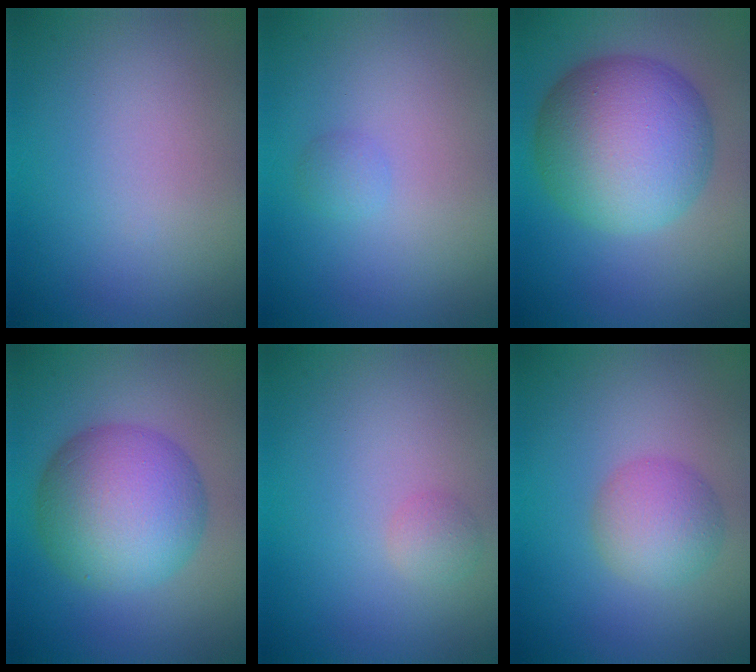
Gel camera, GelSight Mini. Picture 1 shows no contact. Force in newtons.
{"total": 0.8, "press": 0.8, "slide": 0.1}
{"total": 10.8, "press": 10.8, "slide": 0.2}
{"total": 9.0, "press": 9.0, "slide": 0.0}
{"total": 1.1, "press": 1.1, "slide": 0.1}
{"total": 3.5, "press": 3.5, "slide": 0.1}